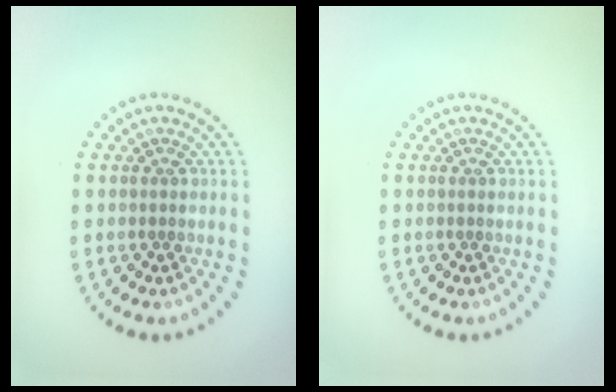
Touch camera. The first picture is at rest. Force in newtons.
{"total": 0.0}